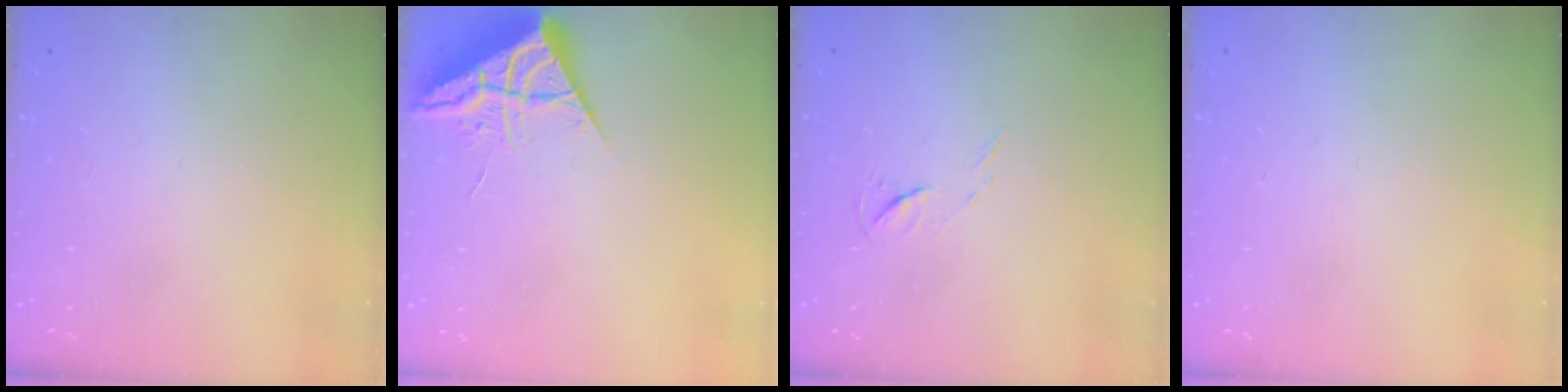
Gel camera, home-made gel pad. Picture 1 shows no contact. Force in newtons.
{"total": 6.9, "press": 6.9, "slide": 0.4}
{"total": 4.6, "press": 4.6, "slide": 0.6}
{"total": 0.0}